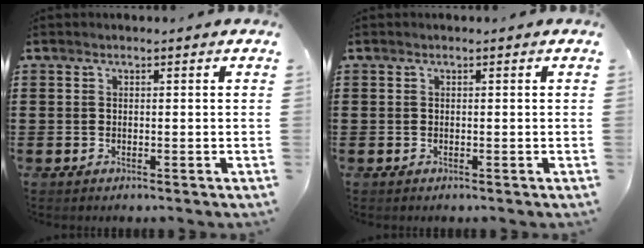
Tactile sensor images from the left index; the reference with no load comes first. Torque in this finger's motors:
{"motor_torque": [-0.02, -0.02, 0.00, 0.00]}